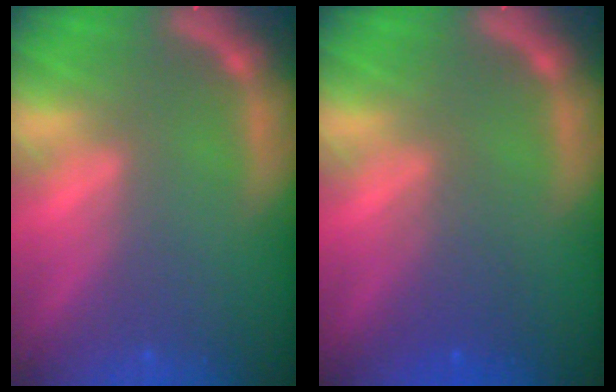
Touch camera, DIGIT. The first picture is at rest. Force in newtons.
{"total": 2.5}